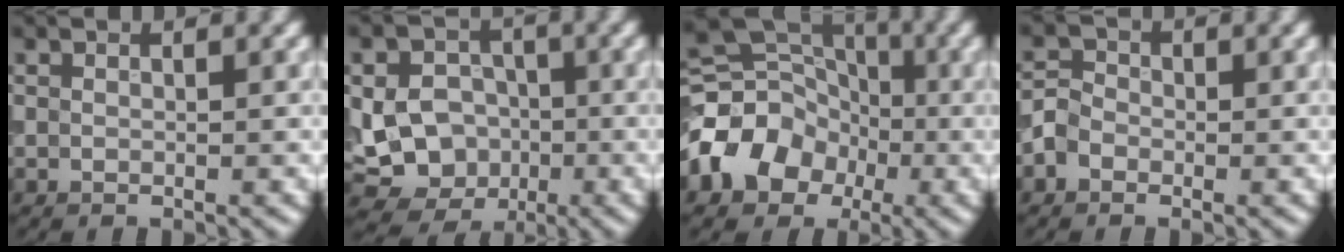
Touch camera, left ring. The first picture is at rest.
{"total": 10.2, "force": [-1.6, 9.1, 4.2], "torque": [-0.062, 0.003, -0.054]}
{"total": 7.7, "force": [-2.4, 6.2, 3.9], "torque": [-0.063, 0.004, -0.057]}
{"total": 2.1, "force": [-0.9, 1.6, 0.9], "torque": [-0.010, 0.004, -0.026]}